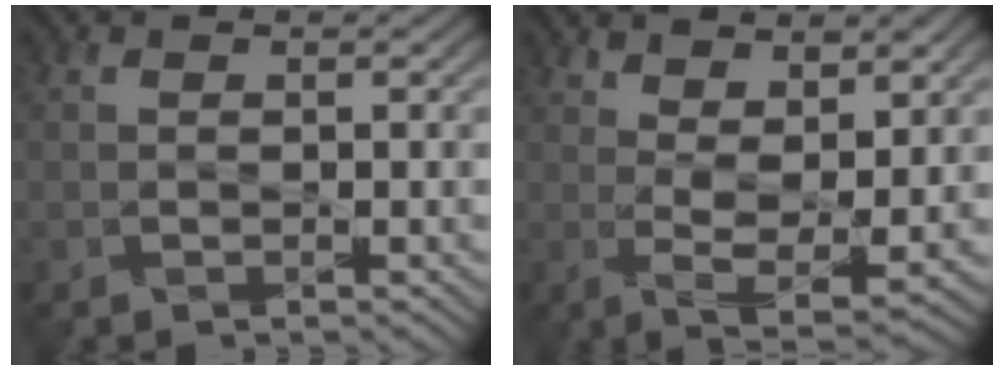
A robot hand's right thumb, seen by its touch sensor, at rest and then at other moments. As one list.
[{"total": 6.8, "force": [3.2, 1.4, 5.9], "torque": [-0.099, -0.004, 0.055]}]